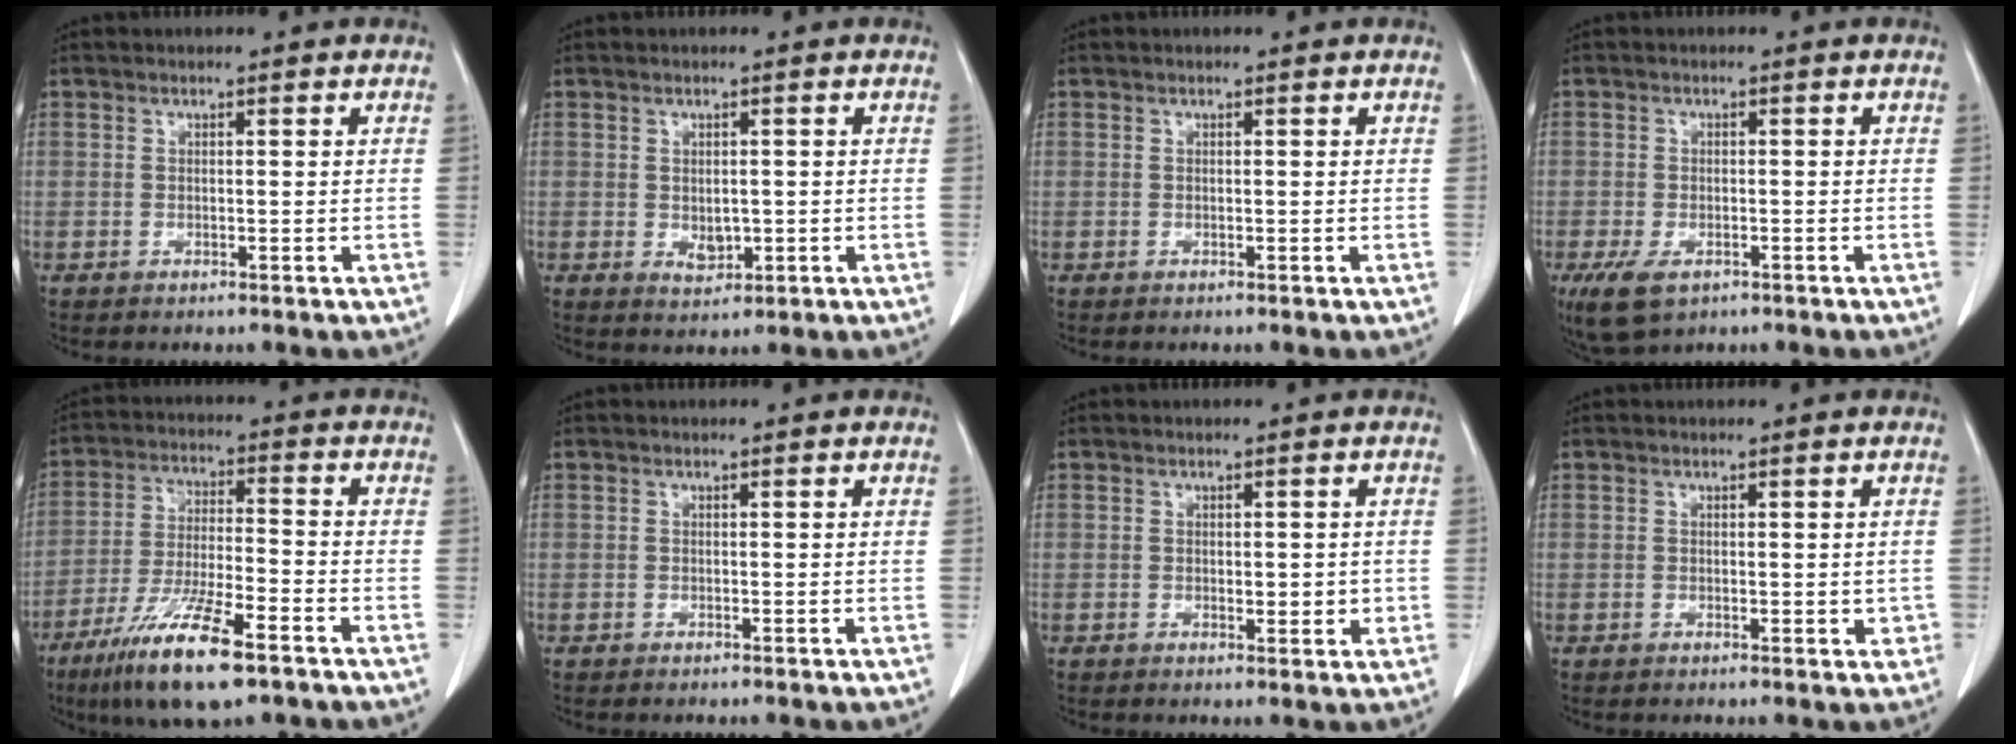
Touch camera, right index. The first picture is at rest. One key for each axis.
{"total": 2.6, "fx": -0.3, "fy": 1.7, "fz": 2.0, "tx": -0.032, "ty": -0.004, "tz": 0.004}
{"total": 0.0}
{"total": 5.4, "fx": -2.9, "fy": 3.0, "fz": 3.3, "tx": -0.071, "ty": -0.009, "tz": -0.042}
{"total": 13.6, "fx": -8.4, "fy": 1.9, "fz": 10.5, "tx": -0.202, "ty": -0.028, "tz": -0.148}
{"total": 0.0}
{"total": 2.6, "fx": -0.1, "fy": 1.3, "fz": 2.3, "tx": -0.029, "ty": -0.003, "tz": 0.002}
{"total": 1.9, "fx": 0.0, "fy": 1.1, "fz": 1.5, "tx": -0.011, "ty": -0.001, "tz": 0.002}